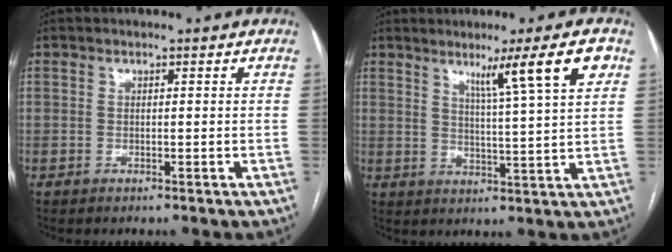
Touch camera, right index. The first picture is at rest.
{"total": 9.4, "force": [4.9, -1.4, 7.9], "torque": [-0.119, -0.004, 0.077]}